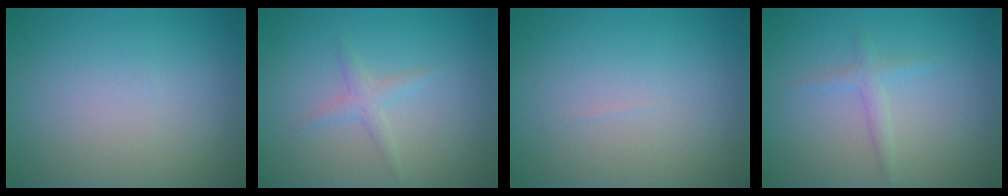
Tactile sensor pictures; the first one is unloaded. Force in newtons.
{"total": 1.4, "press": 1.4, "slide": 0.1}
{"total": 0.0}
{"total": 1.3, "press": 1.3, "slide": 0.1}